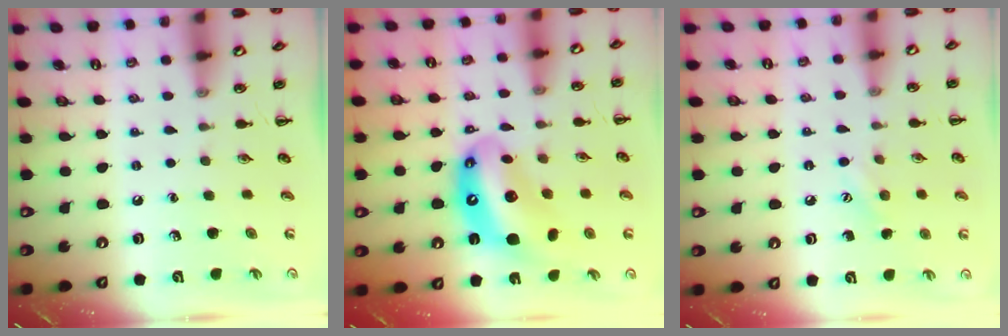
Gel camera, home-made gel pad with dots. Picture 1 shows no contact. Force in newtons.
{"total": 12.9, "press": 12.4, "slide": 3.6}
{"total": 6.7, "press": 6.6, "slide": 1.5}